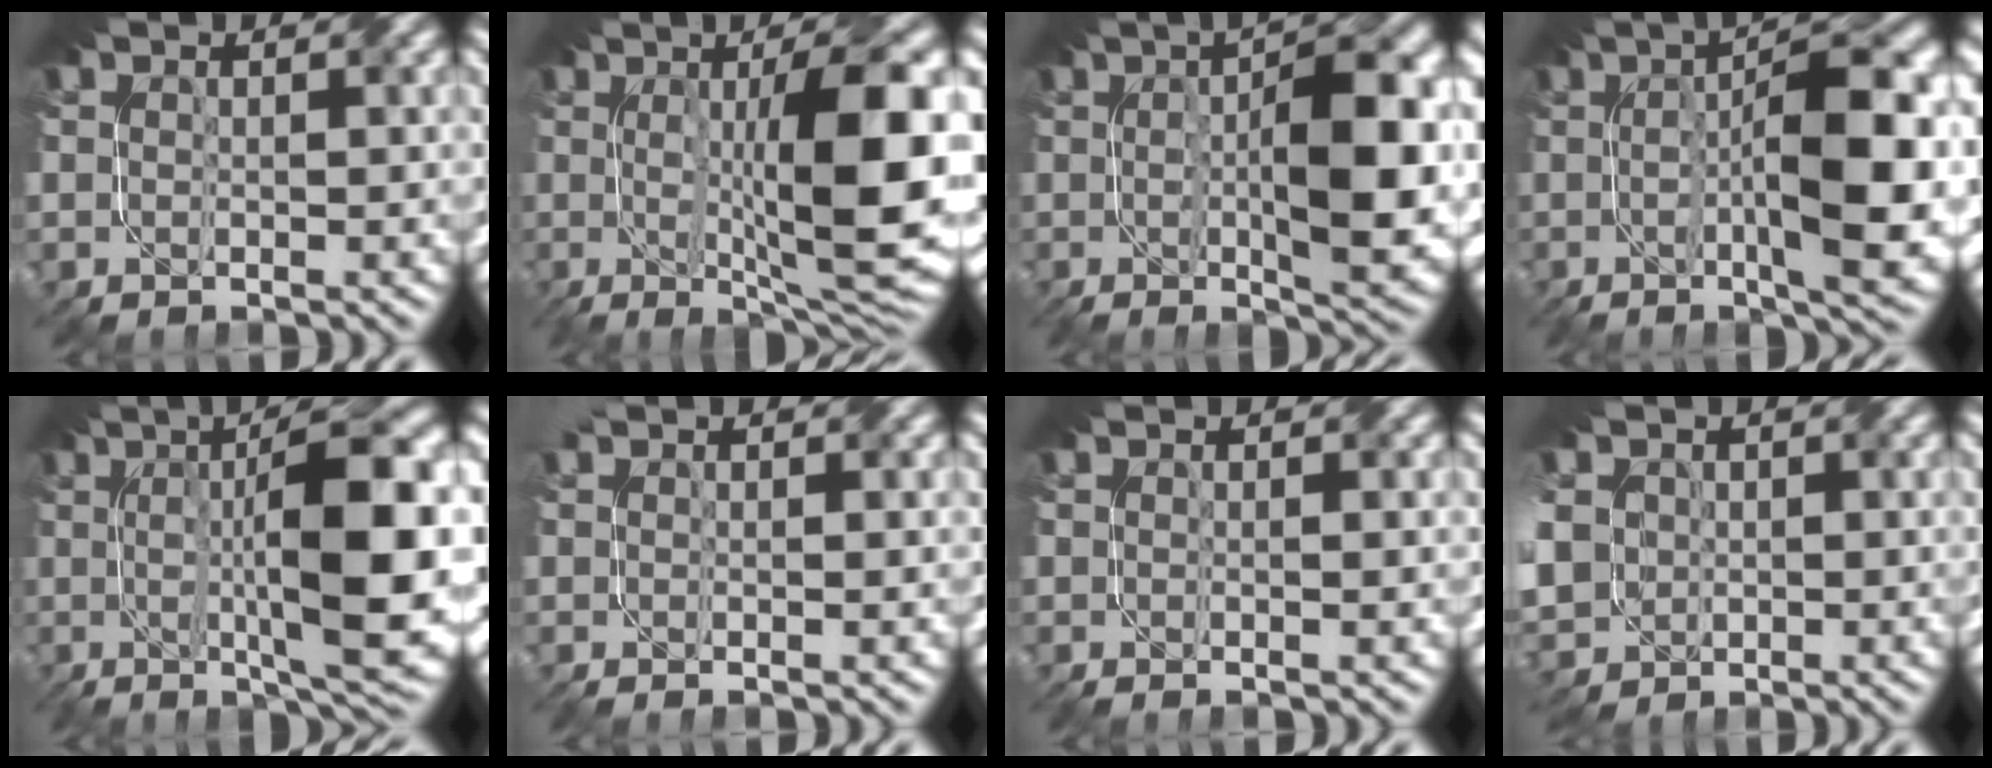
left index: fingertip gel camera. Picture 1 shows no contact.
{"total": 13.6, "force": [0.5, 3.7, 13.1], "torque": [-0.172, 0.000, 0.014]}
{"total": 10.5, "force": [0.4, 3.0, 10.1], "torque": [-0.149, -0.002, 0.012]}
{"total": 12.0, "force": [0.1, 3.1, 11.6], "torque": [-0.170, 0.000, 0.008]}
{"total": 13.7, "force": [0.6, 3.5, 13.2], "torque": [-0.194, 0.003, 0.016]}
{"total": 0.9, "force": [-0.2, -0.1, 0.9], "torque": [-0.018, -0.003, -0.005]}
{"total": 0.8, "force": [-0.1, -0.1, 0.8], "torque": [-0.014, -0.004, -0.003]}
{"total": 7.9, "force": [0.0, 6.7, 4.2], "torque": [-0.120, -0.005, -0.019]}